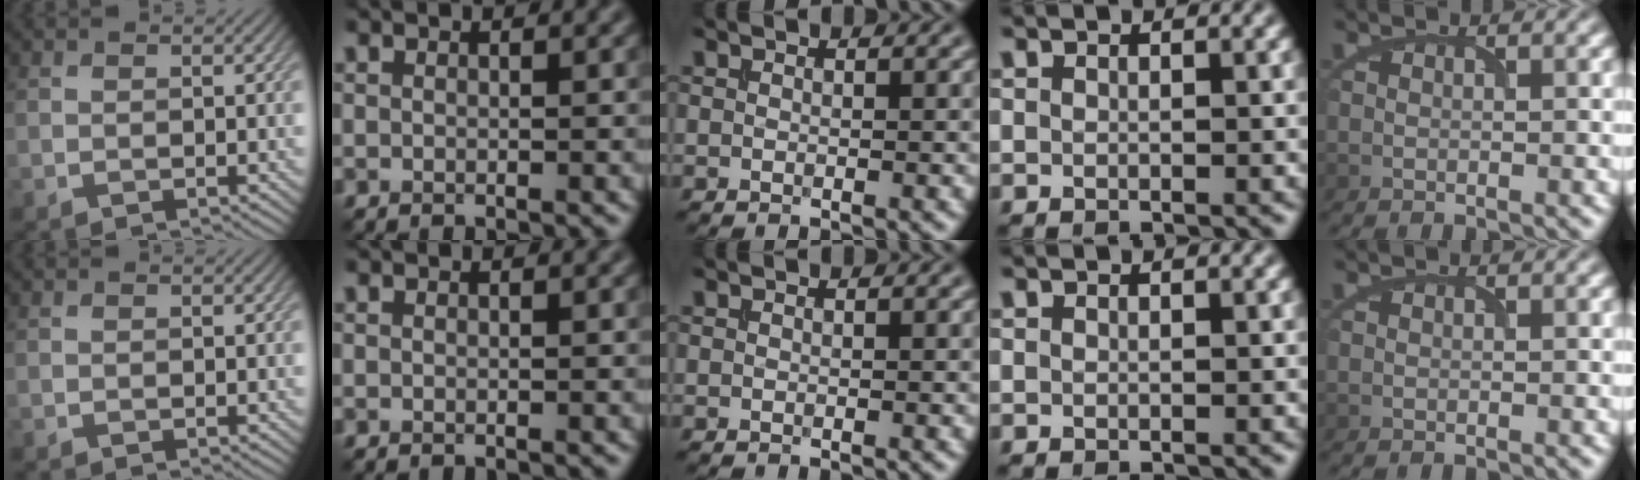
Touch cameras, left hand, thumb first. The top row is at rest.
{}